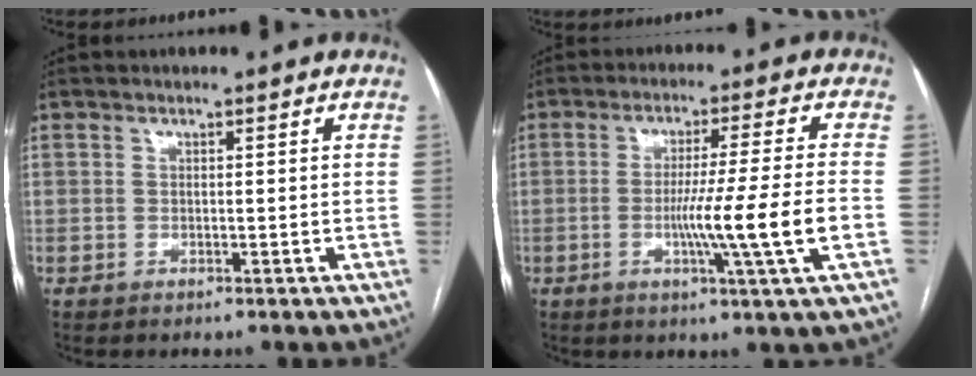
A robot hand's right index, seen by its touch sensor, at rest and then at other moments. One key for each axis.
{"total": 10.9, "fx": -2.5, "fy": -2.1, "fz": 10.4, "tx": -0.176, "ty": -0.021, "tz": -0.043}